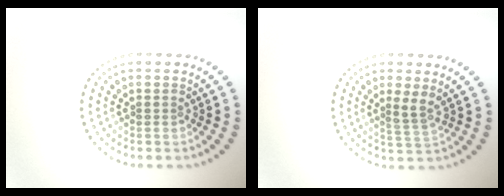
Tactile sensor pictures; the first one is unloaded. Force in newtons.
{"total": 1.9, "press": 1.3, "slide": 1.4}